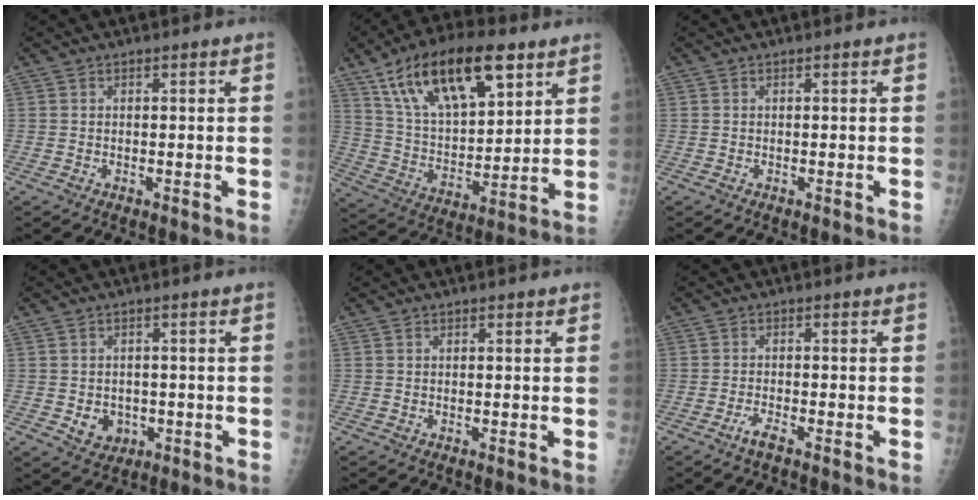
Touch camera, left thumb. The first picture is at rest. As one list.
[{"total": 22.6, "force": [12.5, 10.0, 15.9], "torque": [-0.245, -0.033, 0.225]}, {"total": 0.0}, {"total": 4.8, "force": [-1.0, 4.0, 2.3], "torque": [-0.017, 0.002, -0.003]}, {"total": 0.8, "force": [0.5, 0.6, 0.3], "torque": [0.003, -0.002, 0.004]}, {"total": 2.3, "force": [-1.6, 0.4, 1.6], "torque": [-0.041, 0.004, -0.035]}]